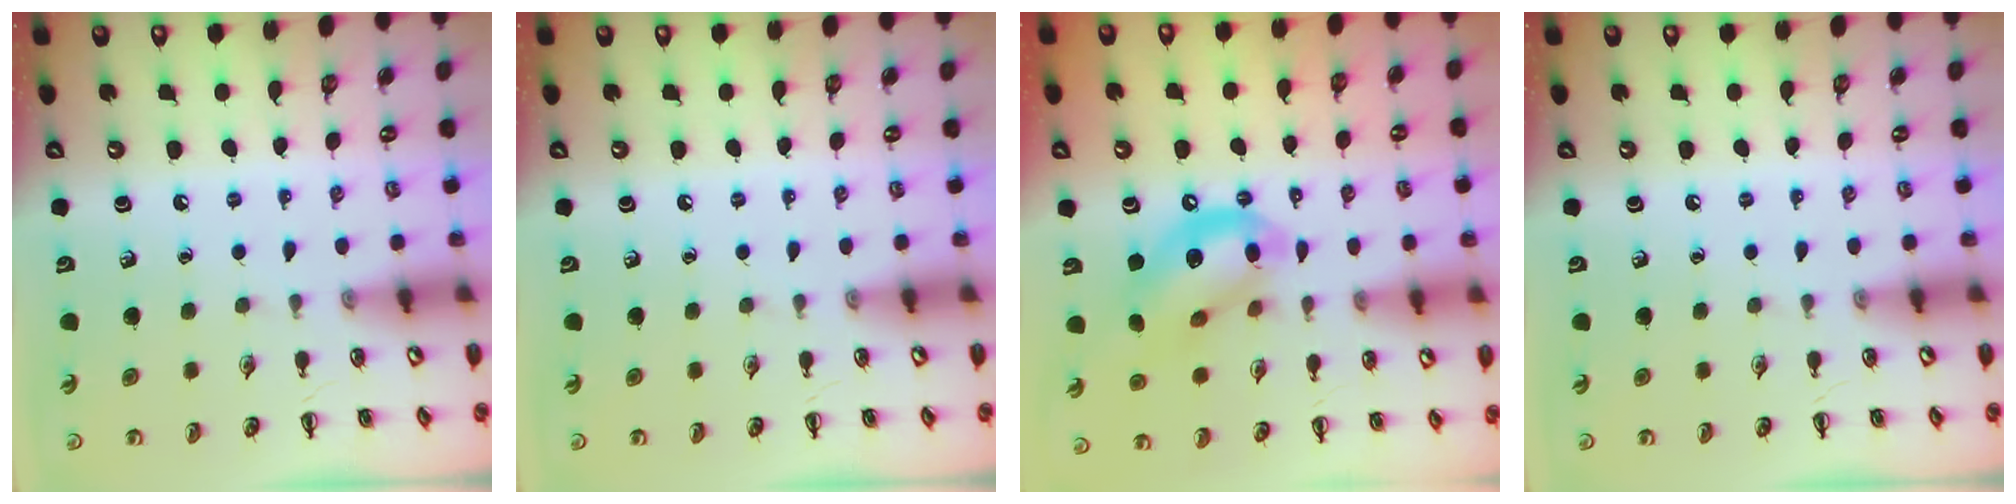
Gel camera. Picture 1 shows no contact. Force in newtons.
{"total": 0.0}
{"total": 13.3, "press": 12.9, "slide": 3.4}
{"total": 0.0}